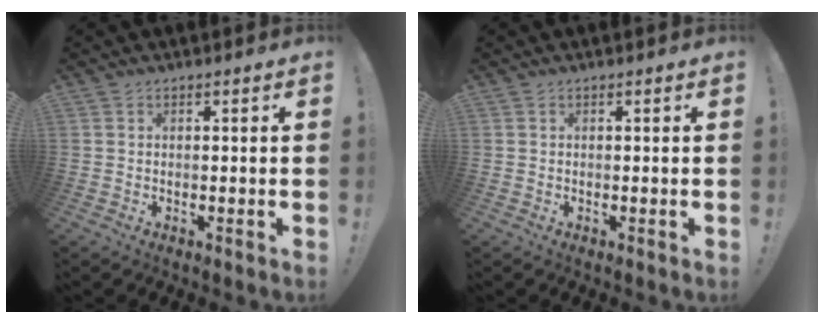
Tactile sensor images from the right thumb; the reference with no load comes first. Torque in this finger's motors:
{"motor_torque": [-0.03, 0.01, 0.06, -0.06, 0.00]}